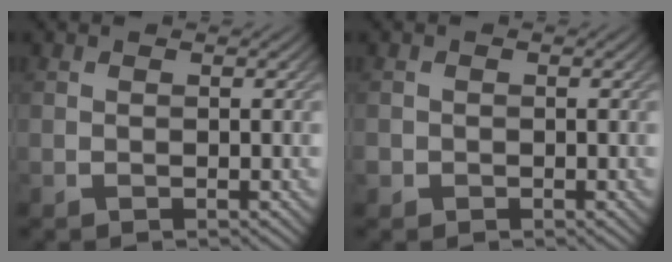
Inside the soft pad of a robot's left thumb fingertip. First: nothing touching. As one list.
[{"total": 0.9, "force": [-0.4, 0.8, 0.1], "torque": [-0.001, -0.006, -0.012]}]